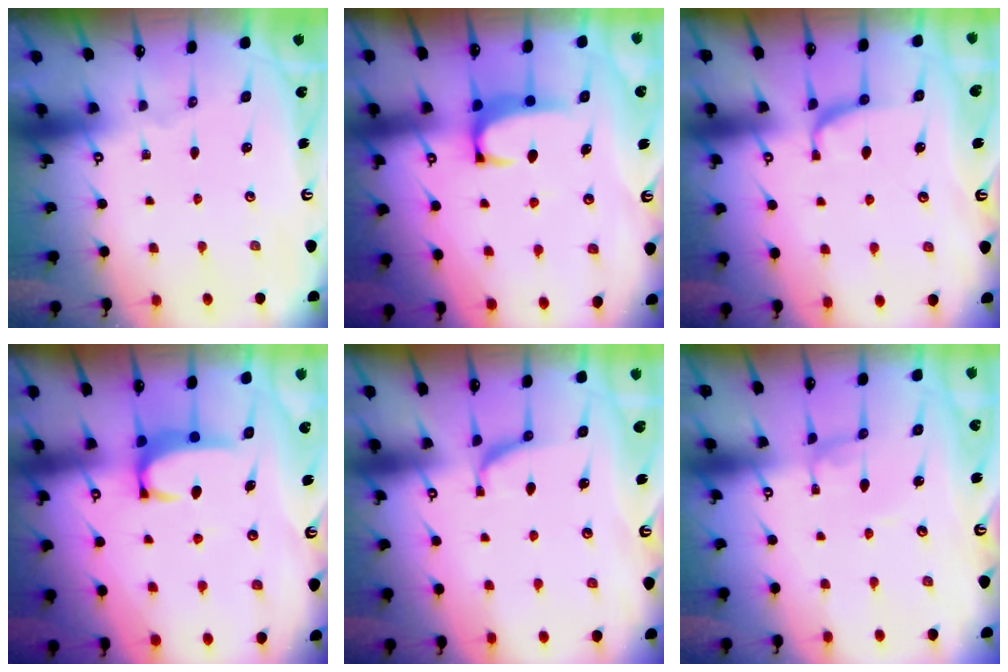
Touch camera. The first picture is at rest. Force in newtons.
{"total": 1.9, "press": 1.9, "slide": 0.3}
{"total": 1.7, "press": 1.5, "slide": 0.9}
{"total": 2.8, "press": 2.8, "slide": 0.3}
{"total": 1.2, "press": 1.2, "slide": 0.4}
{"total": 1.6, "press": 1.6, "slide": 0.1}